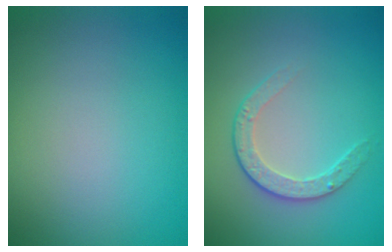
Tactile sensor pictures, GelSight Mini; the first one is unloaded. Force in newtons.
{"total": 2.2, "press": 1.6, "slide": 1.5}